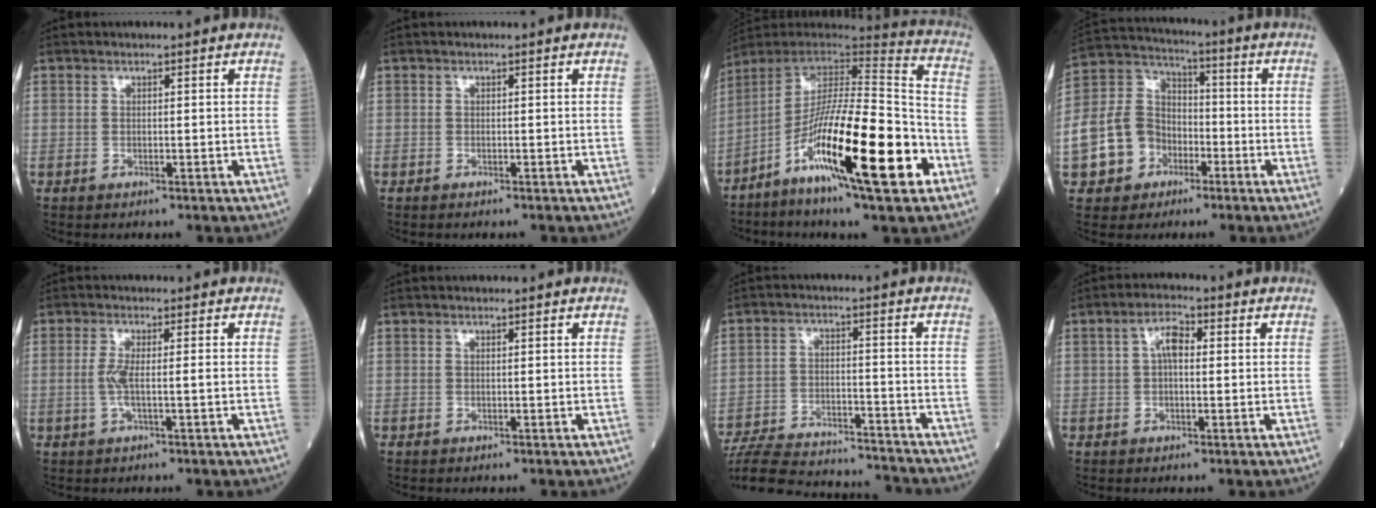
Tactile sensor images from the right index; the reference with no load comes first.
{"total": 0.6, "force": [-0.5, 0.1, 0.2], "torque": [-0.007, -0.001, -0.009]}
{"total": 23.0, "force": [-9.2, 2.0, 21.0], "torque": [-0.344, -0.028, -0.159]}
{"total": 11.3, "force": [-3.9, 9.3, 5.1], "torque": [-0.129, 0.028, -0.067]}
{"total": 3.3, "force": [-0.4, 0.3, 3.2], "torque": [-0.071, -0.002, -0.010]}
{"total": 0.0}
{"total": 20.2, "force": [-19.1, 3.0, 5.9], "torque": [-0.137, -0.011, -0.283]}
{"total": 3.9, "force": [0.6, 1.6, 3.5], "torque": [-0.065, 0.017, 0.009]}